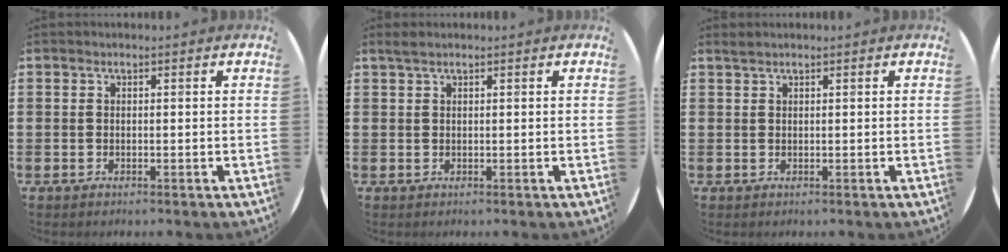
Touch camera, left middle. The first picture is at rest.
{"total": 0.9, "force": [0.7, 0.0, 0.5], "torque": [-0.011, 0.002, 0.013]}
{"total": 0.5, "force": [0.5, -0.1, 0.1], "torque": [-0.004, -0.001, 0.011]}